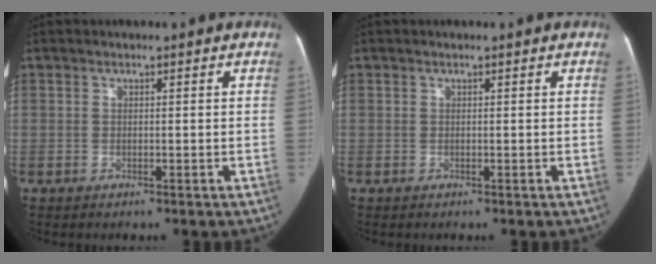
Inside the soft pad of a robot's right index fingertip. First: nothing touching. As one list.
[{"total": 0.0}]